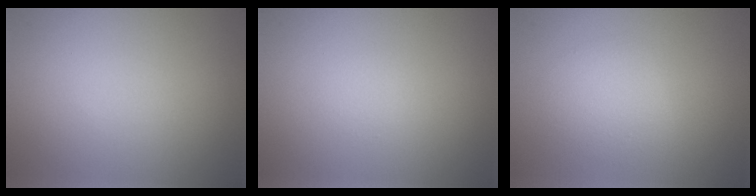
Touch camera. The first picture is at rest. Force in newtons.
{"total": 0.5, "press": 0.5, "slide": 0.1}
{"total": 2.3, "press": 2.3, "slide": 0.2}